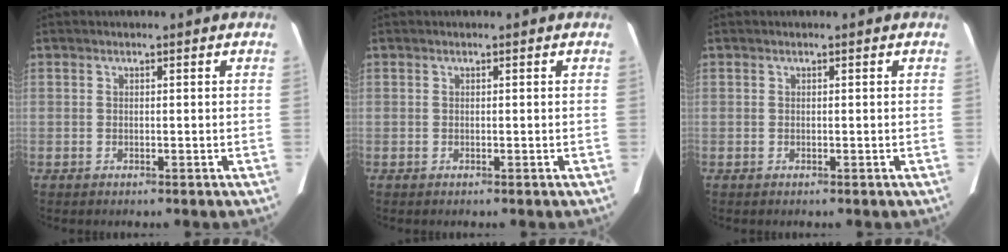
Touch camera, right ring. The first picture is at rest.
{"total": 0.0}
{"total": 0.0}